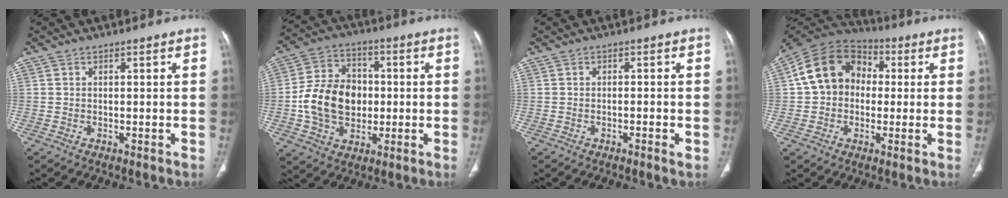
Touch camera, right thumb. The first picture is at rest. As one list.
[{"total": 14.6, "force": [-1.0, 11.1, 9.4], "torque": [-0.146, 0.022, -0.016]}, {"total": 1.6, "force": [-0.7, 0.3, 1.5], "torque": [-0.032, 0.000, -0.011]}, {"total": 14.1, "force": [1.4, 11.6, 8.0], "torque": [-0.117, 0.034, 0.013]}]